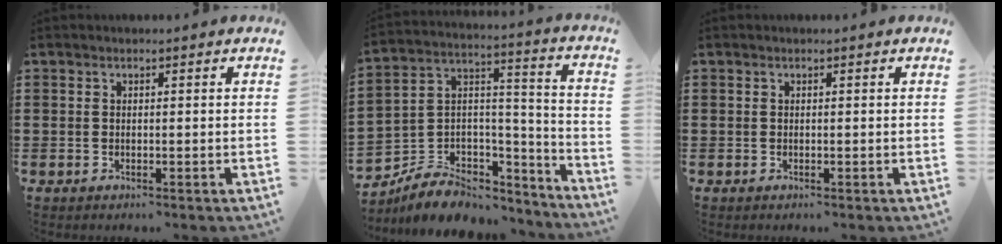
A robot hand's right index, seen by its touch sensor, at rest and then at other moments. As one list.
[{"total": 6.9, "force": [-5.2, 4.2, 1.6], "torque": [-0.041, 0.004, -0.095]}, {"total": 0.0}]